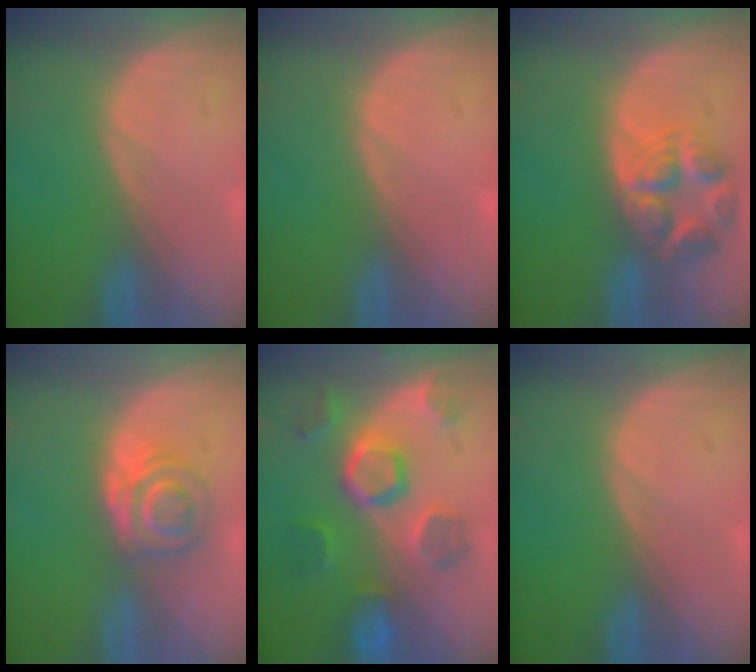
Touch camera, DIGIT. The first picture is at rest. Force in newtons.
{"total": 0.5, "press": 0.0, "slide": 0.5}
{"total": 7.7, "press": 6.9, "slide": 3.4}
{"total": 5.2, "press": 4.9, "slide": 1.8}
{"total": 8.7, "press": 8.7, "slide": 0.1}
{"total": 0.0}